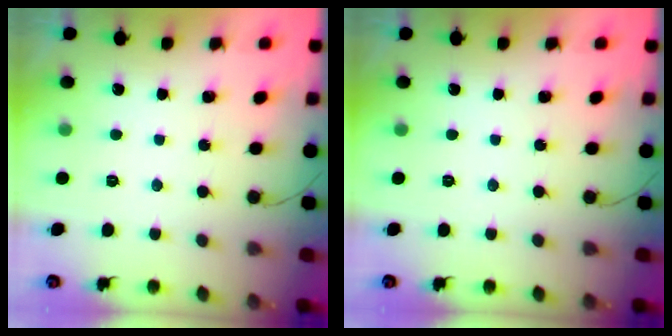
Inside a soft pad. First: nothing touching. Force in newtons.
{"total": 0.0}